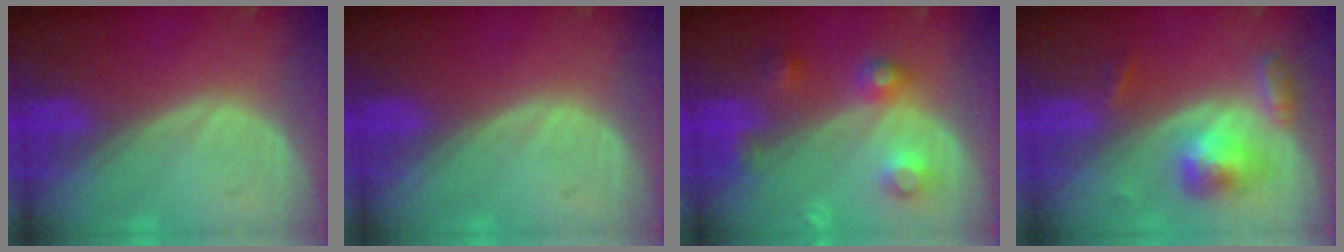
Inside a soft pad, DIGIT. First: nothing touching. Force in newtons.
{"total": 0.0}
{"total": 5.1, "press": 5.1, "slide": 0.1}
{"total": 5.2, "press": 4.9, "slide": 1.7}